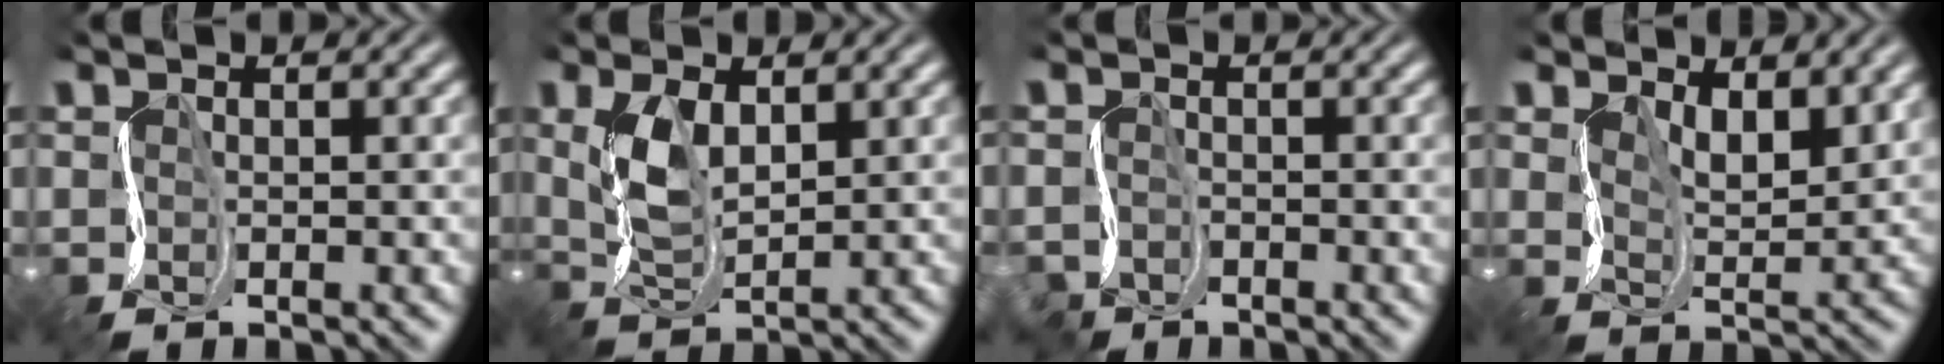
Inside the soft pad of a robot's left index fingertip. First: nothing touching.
{"total": 3.4, "force": [0.5, 1.6, 3.0], "torque": [-0.068, -0.005, 0.007]}
{"total": 2.5, "force": [-2.3, 1.0, 0.2], "torque": [0.002, -0.013, -0.053]}
{"total": 3.5, "force": [1.8, 1.6, 2.6], "torque": [-0.055, -0.015, 0.030]}